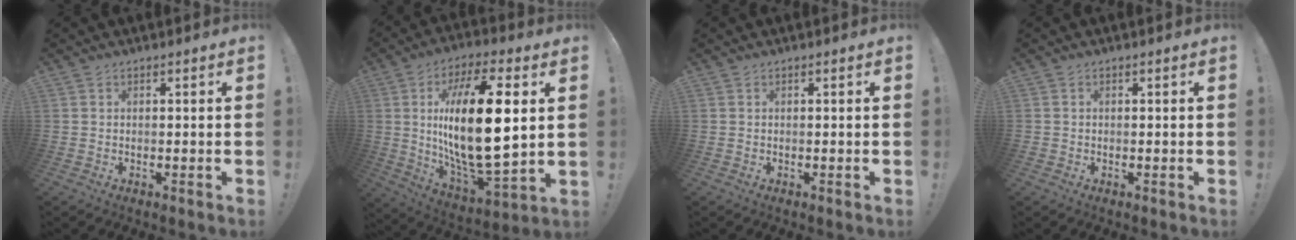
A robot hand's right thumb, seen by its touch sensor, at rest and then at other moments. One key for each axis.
{"total": 25.2, "fx": 3.4, "fy": 9.3, "fz": 23.1, "tx": -0.432, "ty": -0.015, "tz": 0.049}
{"total": 0.0}
{"total": 0.6, "fx": -0.3, "fy": 0.5, "fz": 0.0, "tx": -0.002, "ty": 0.004, "tz": -0.006}